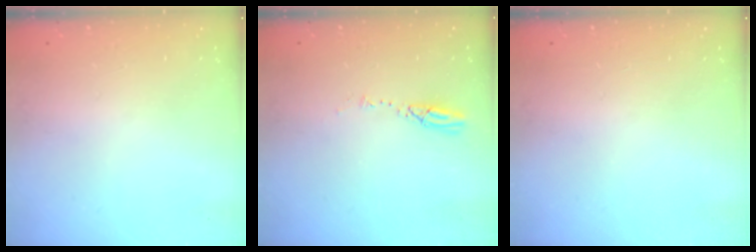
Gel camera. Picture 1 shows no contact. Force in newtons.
{"total": 3.9, "press": 3.8, "slide": 0.4}
{"total": 0.0}